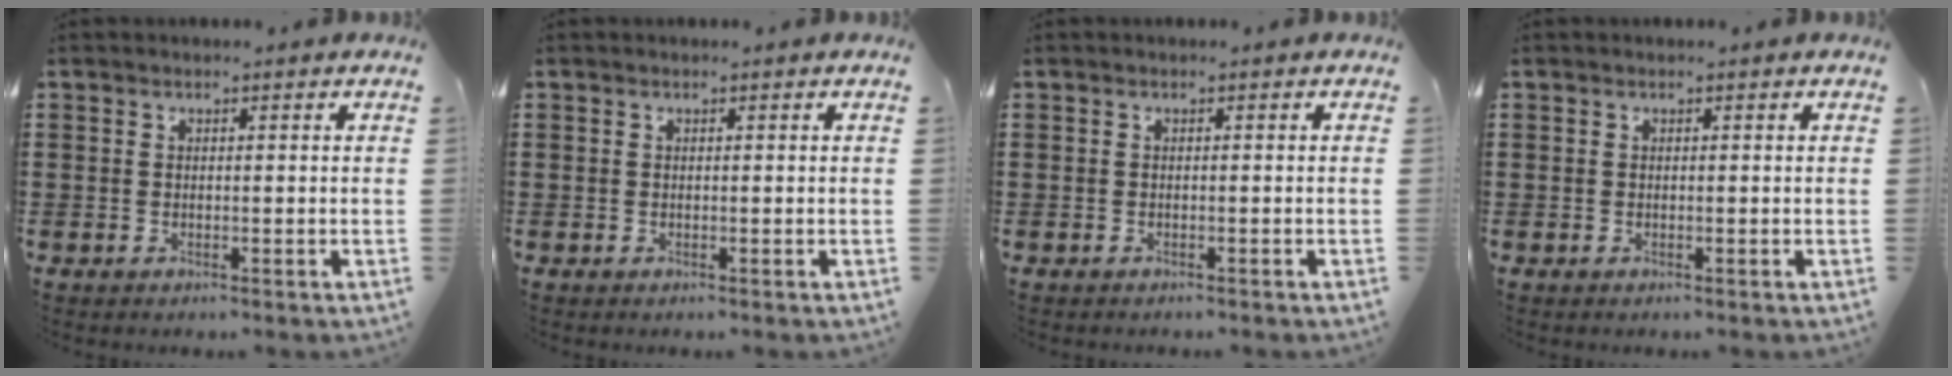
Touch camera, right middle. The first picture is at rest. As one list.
[{"total": 0.0}, {"total": 0.0}, {"total": 0.0}]